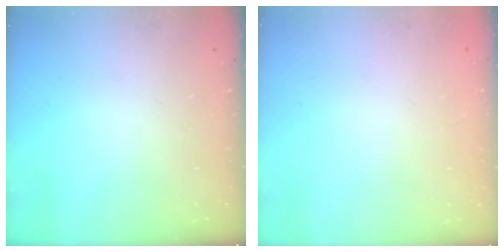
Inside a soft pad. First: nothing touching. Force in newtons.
{"total": 2.0, "press": 2.0, "slide": 0.1}